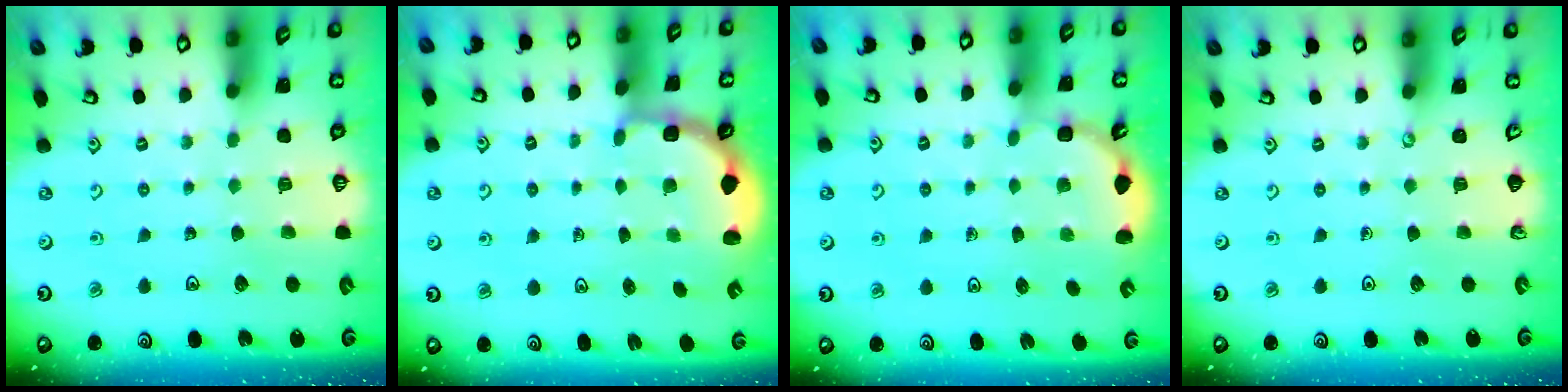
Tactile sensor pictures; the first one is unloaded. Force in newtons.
{"total": 2.7, "press": 2.3, "slide": 1.4}
{"total": 2.8, "press": 1.8, "slide": 2.1}
{"total": 0.0}